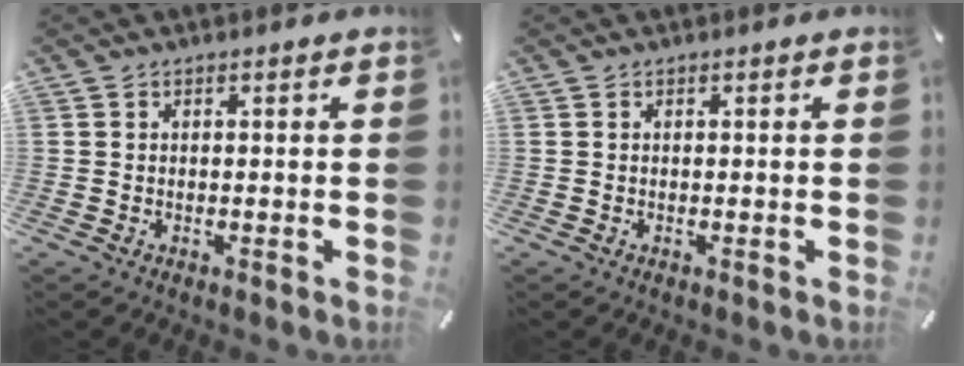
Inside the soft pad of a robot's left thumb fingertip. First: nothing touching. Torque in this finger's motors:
{"motor_torque": [0.00, 0.00, 0.00, 0.00, 0.00]}